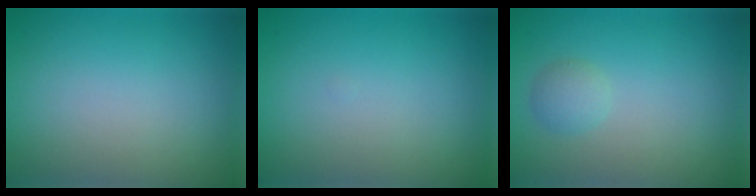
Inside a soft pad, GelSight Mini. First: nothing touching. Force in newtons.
{"total": 0.0}
{"total": 1.3, "press": 1.3, "slide": 0.2}